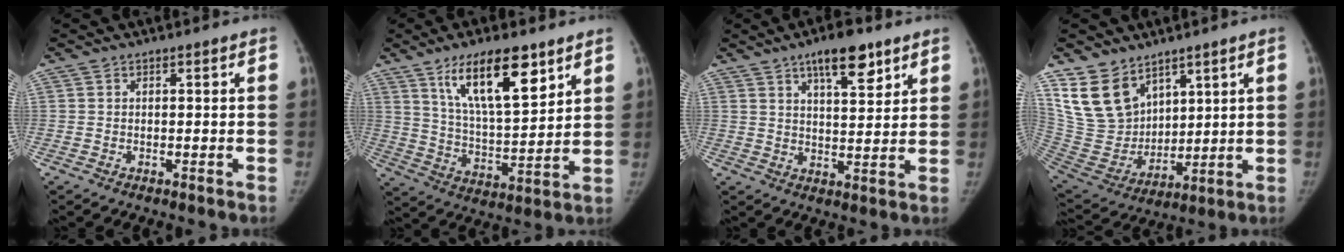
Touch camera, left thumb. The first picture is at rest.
{"total": 16.1, "force": [9.2, 5.5, 12.0], "torque": [-0.176, -0.048, 0.168]}
{"total": 9.4, "force": [5.9, 3.4, 6.5], "torque": [-0.080, -0.033, 0.092]}
{"total": 14.4, "force": [9.3, 9.3, 5.9], "torque": [-0.084, -0.051, 0.207]}